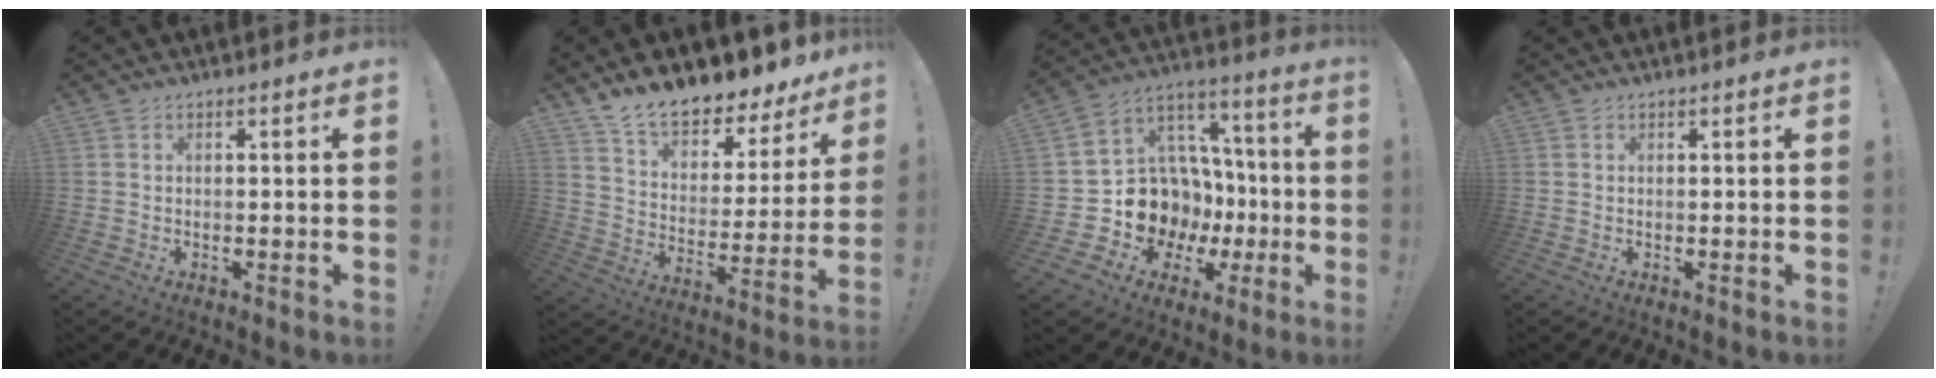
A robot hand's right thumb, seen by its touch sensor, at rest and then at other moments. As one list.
[{"total": 12.2, "force": [11.1, 3.4, 3.8], "torque": [-0.080, -0.096, 0.196]}, {"total": 14.4, "force": [-2.9, 13.2, 4.9], "torque": [-0.065, -0.002, -0.012]}, {"total": 0.0}]